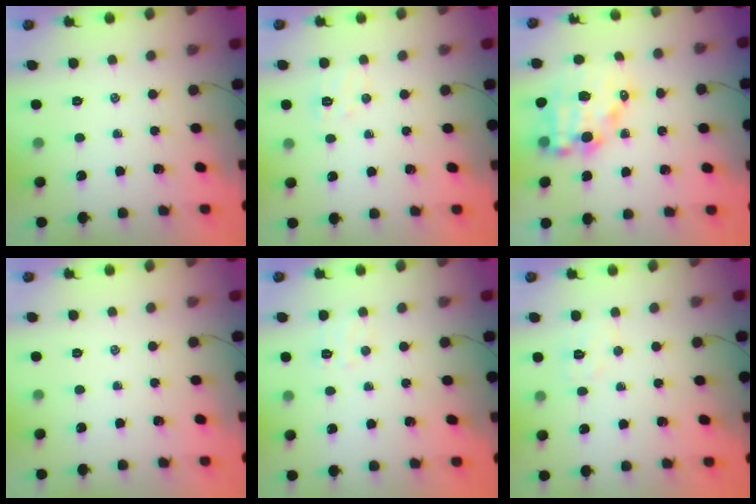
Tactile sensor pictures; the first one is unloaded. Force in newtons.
{"total": 6.0, "press": 5.9, "slide": 1.4}
{"total": 11.3, "press": 10.9, "slide": 2.8}
{"total": 0.0}
{"total": 5.8, "press": 5.8, "slide": 1.0}
{"total": 4.2, "press": 4.1, "slide": 0.9}